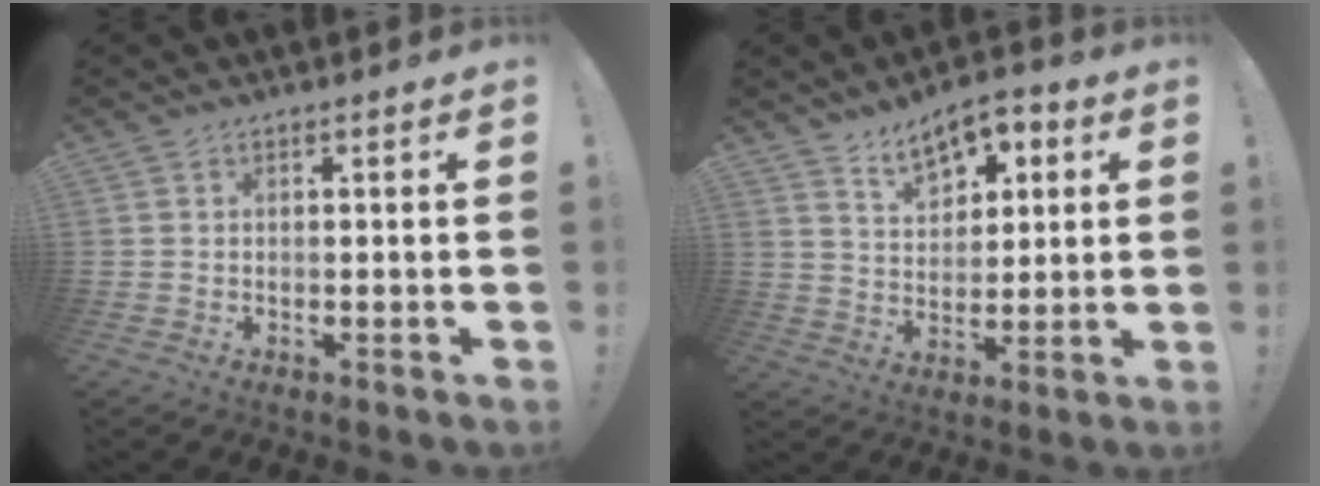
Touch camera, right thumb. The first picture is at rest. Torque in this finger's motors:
{"motor_torque": [0.01, 0.16, 0.29, 0.35, 0.21]}